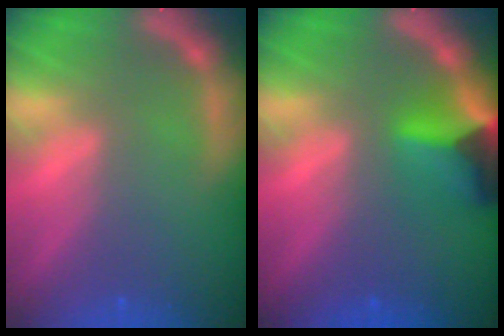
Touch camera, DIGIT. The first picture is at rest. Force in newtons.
{"total": 5.9}